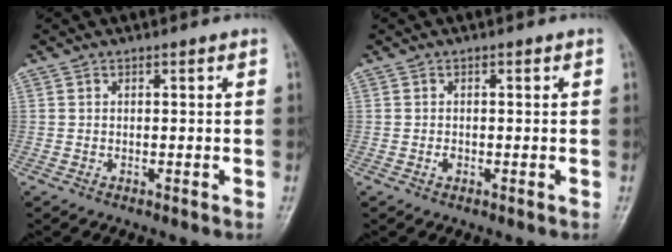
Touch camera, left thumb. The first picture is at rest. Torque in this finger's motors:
{"motor_torque": [0.21, 0.34, 0.33, -0.09, 0.01]}